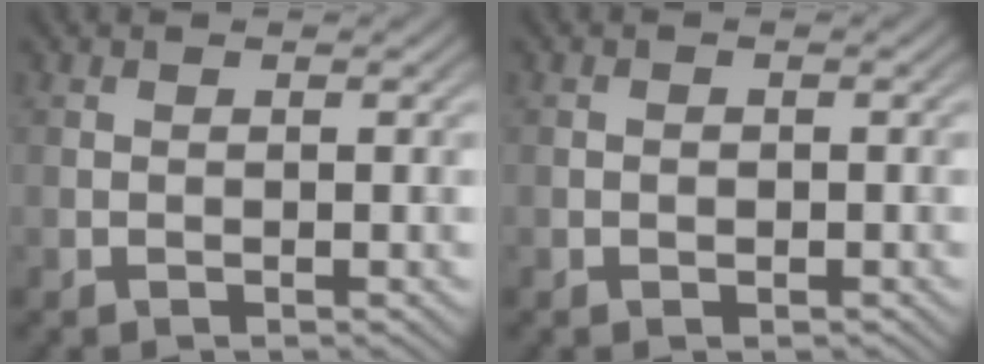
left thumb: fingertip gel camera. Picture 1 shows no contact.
{"total": 0.6, "force": [-0.3, 0.5, 0.3], "torque": [-0.003, -0.003, -0.007]}